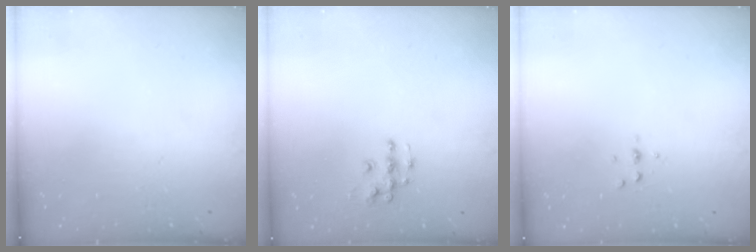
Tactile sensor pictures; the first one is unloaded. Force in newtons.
{"total": 5.9, "press": 5.9, "slide": 0.4}
{"total": 2.6, "press": 2.6, "slide": 0.3}